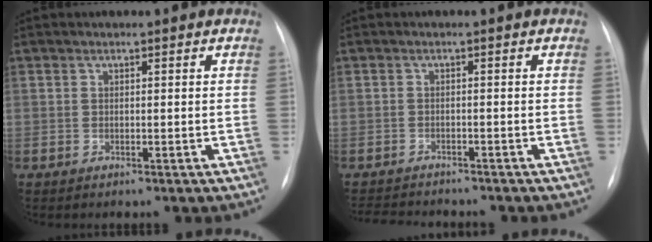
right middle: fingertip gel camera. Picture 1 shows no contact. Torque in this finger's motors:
{"motor_torque": [0.07, -0.09, 0.00, 0.00]}